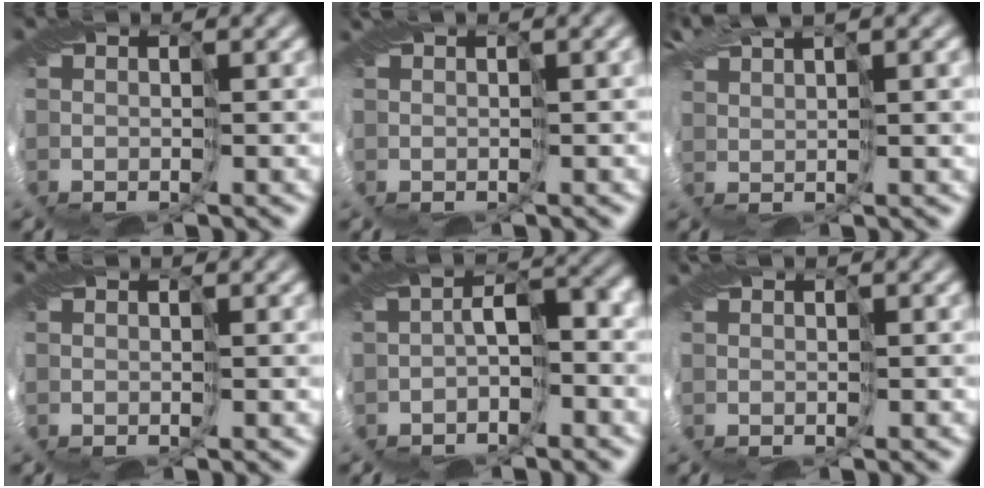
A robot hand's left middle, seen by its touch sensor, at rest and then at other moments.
{"total": 3.7, "force": [1.6, 1.0, 3.2], "torque": [-0.053, 0.012, 0.033]}
{"total": 7.3, "force": [4.6, 2.0, 5.3], "torque": [-0.104, 0.023, 0.086]}
{"total": 0.0}
{"total": 6.2, "force": [-0.7, 3.4, 5.1], "torque": [-0.068, 0.019, -0.009]}
{"total": 2.2, "force": [1.1, 0.7, 1.8], "torque": [-0.029, 0.008, 0.025]}